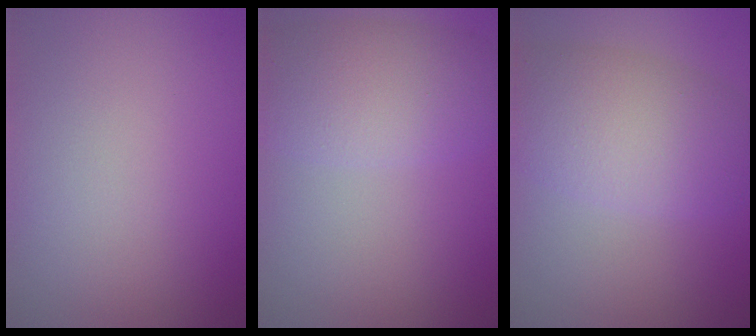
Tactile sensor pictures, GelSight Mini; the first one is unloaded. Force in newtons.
{"total": 4.4, "press": 4.4, "slide": 0.3}
{"total": 6.8, "press": 6.8, "slide": 0.3}